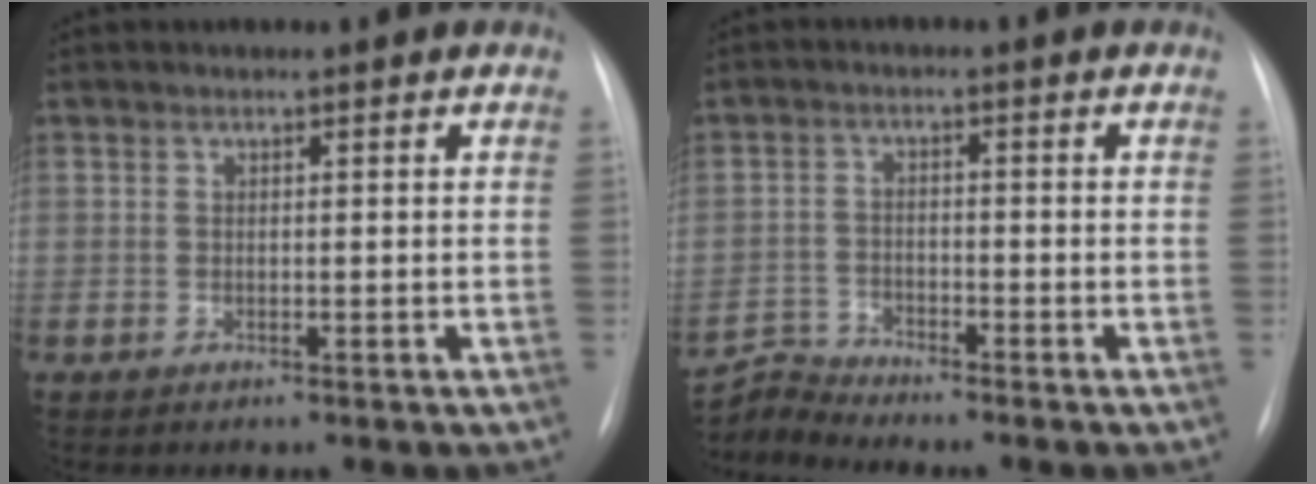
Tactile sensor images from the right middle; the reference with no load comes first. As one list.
[{"total": 4.2, "force": [-3.9, -1.0, -1.3], "torque": [0.022, -0.009, -0.074]}]